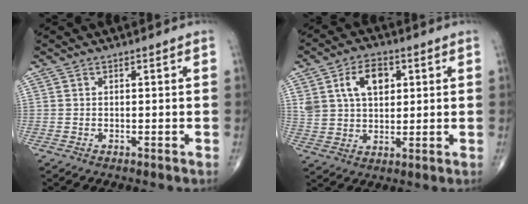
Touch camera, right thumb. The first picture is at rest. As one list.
[{"total": 10.5, "force": [3.7, 6.8, 7.1], "torque": [-0.106, -0.001, 0.068]}]